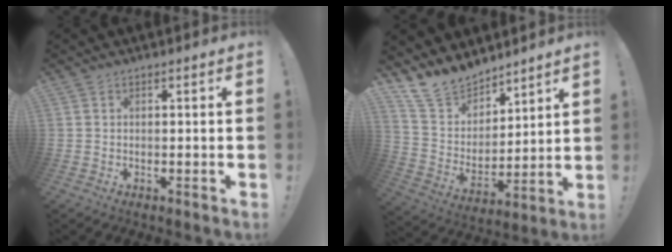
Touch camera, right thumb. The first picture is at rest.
{"total": 13.7, "force": [12.0, 6.3, 2.3], "torque": [-0.064, -0.099, 0.229]}